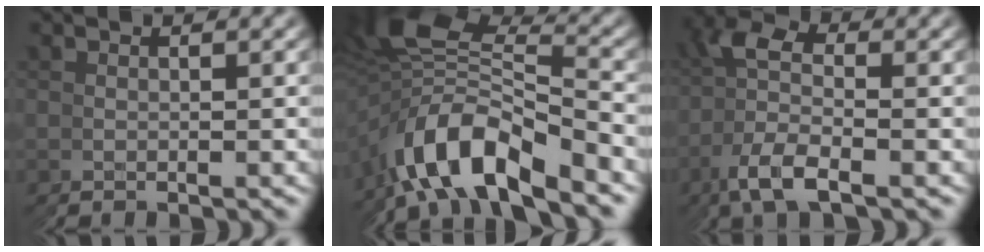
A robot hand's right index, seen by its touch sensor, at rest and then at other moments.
{"total": 10.1, "force": [-2.3, 6.2, 7.7], "torque": [-0.162, -0.030, -0.025]}
{"total": 5.8, "force": [0.9, 3.8, 4.4], "torque": [-0.110, -0.014, 0.018]}